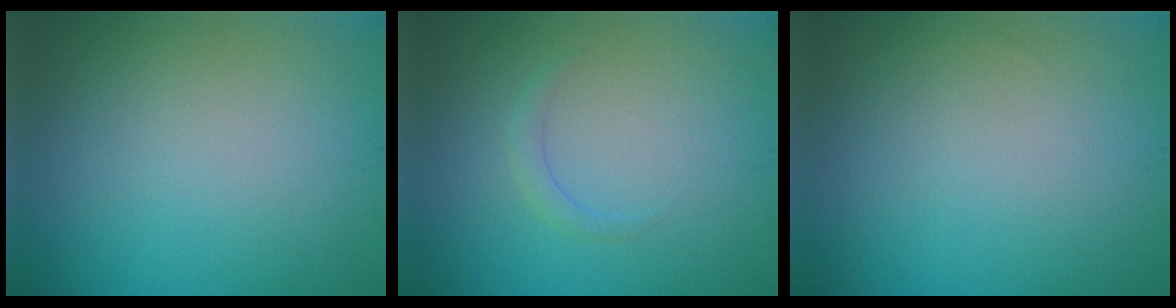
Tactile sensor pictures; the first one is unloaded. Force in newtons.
{"total": 1.1, "press": 1.1, "slide": 0.1}
{"total": 0.0}